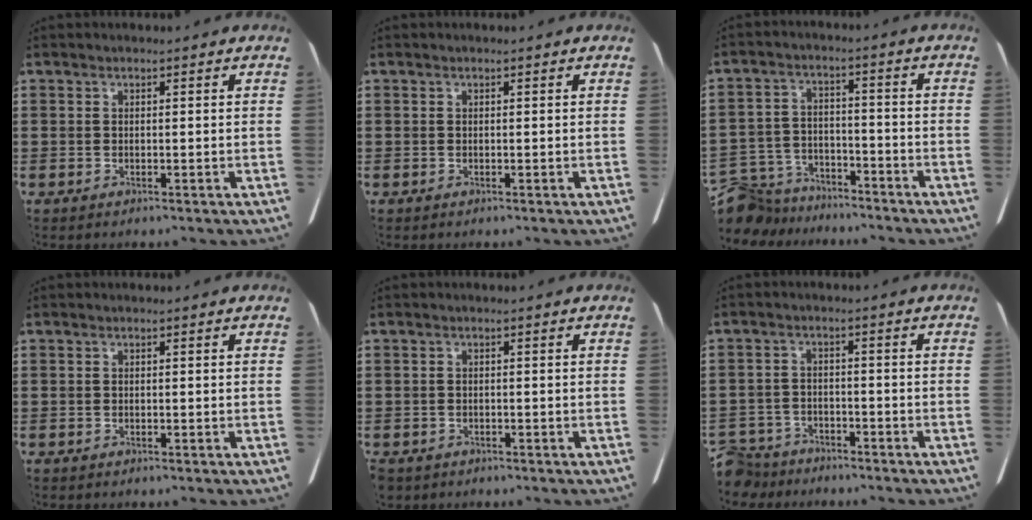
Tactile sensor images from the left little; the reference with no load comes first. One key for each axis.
{"total": 0.0}
{"total": 6.7, "fx": -6.4, "fy": 1.8, "fz": 0.7, "tx": -0.034, "ty": 0.012, "tz": -0.134}
{"total": 0.0}
{"total": 0.7, "fx": -0.7, "fy": 0.1, "fz": -0.1, "tx": 0.000, "ty": 0.002, "tz": -0.014}
{"total": 3.8, "fx": -3.7, "fy": 0.9, "fz": 0.3, "tx": -0.022, "ty": 0.001, "tz": -0.081}